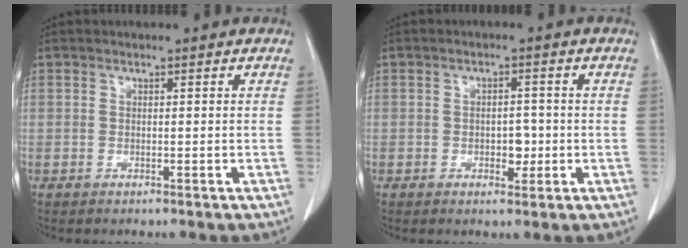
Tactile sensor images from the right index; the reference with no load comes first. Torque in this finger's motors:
{"motor_torque": [-0.01, -0.01, 0.01, 0.00]}